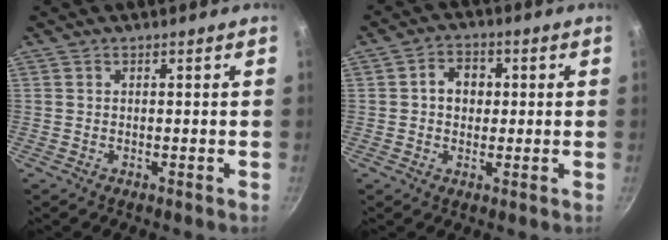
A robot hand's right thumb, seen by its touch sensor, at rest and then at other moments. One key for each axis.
{"total": 5.4, "fx": 0.5, "fy": 4.4, "fz": 3.0, "tx": -0.021, "ty": 0.008, "tz": 0.002}